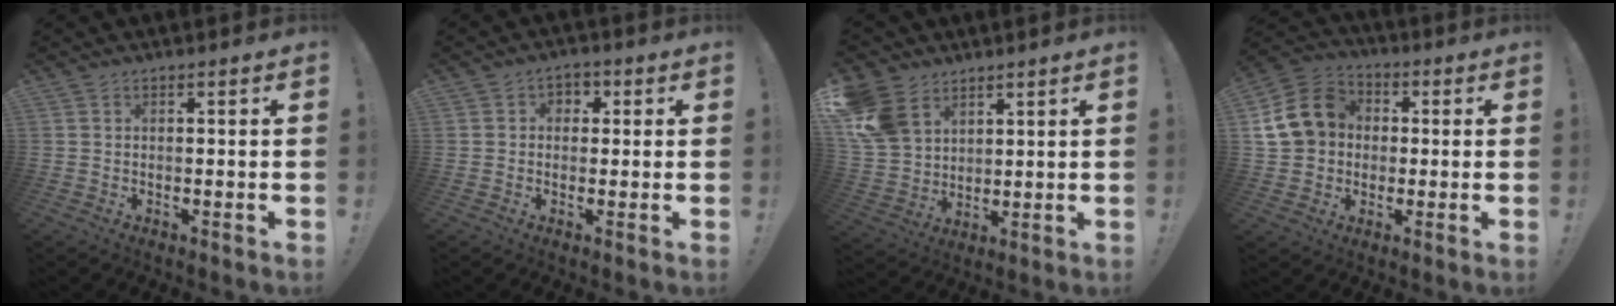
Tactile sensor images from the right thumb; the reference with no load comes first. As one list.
[{"total": 3.3, "force": [-0.3, 3.1, 1.2], "torque": [-0.011, 0.002, -0.007]}, {"total": 13.0, "force": [6.7, 9.5, 5.8], "torque": [-0.118, -0.034, 0.139]}, {"total": 15.2, "force": [2.5, 12.9, 7.5], "torque": [-0.125, 0.012, 0.058]}]